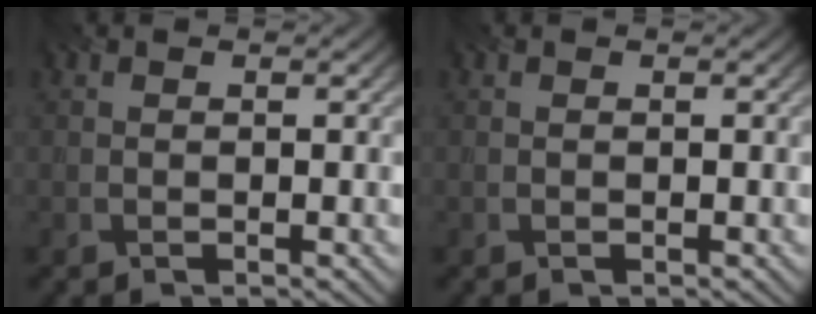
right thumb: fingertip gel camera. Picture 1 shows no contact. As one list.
[{"total": 0.0}]